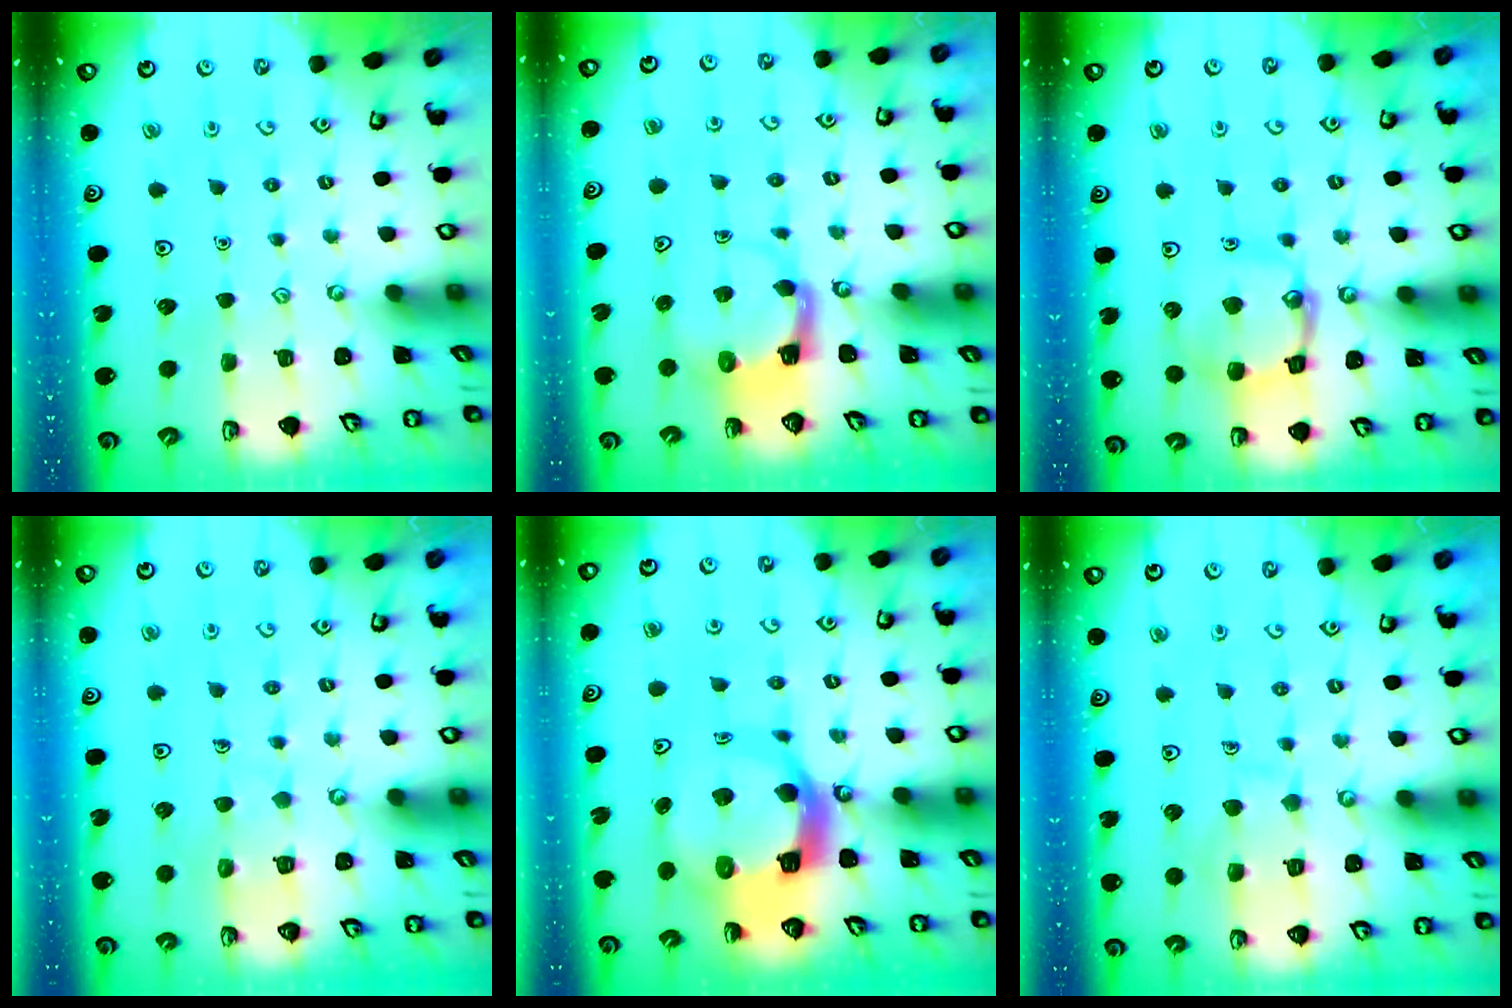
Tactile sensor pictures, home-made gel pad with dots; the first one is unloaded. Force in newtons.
{"total": 3.9, "press": 3.9, "slide": 0.7}
{"total": 14.3, "press": 14.2, "slide": 1.5}
{"total": 5.7, "press": 5.7, "slide": 0.5}
{"total": 11.2, "press": 11.1, "slide": 1.7}
{"total": 8.9, "press": 8.9, "slide": 0.9}